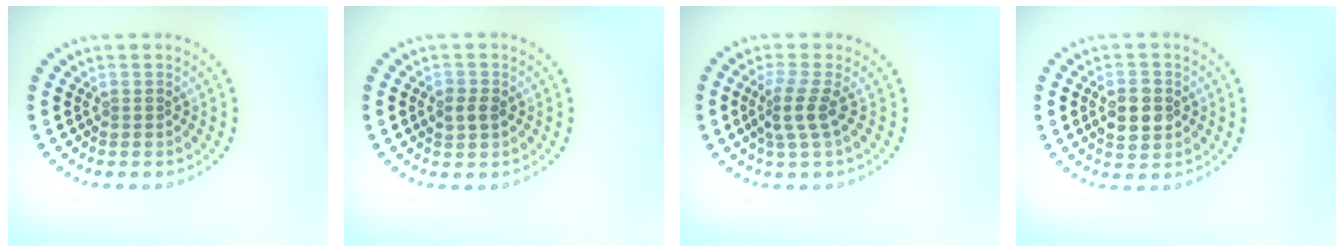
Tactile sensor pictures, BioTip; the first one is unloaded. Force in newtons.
{"total": 1.6, "press": 1.5, "slide": 0.2}
{"total": 2.7, "press": 1.9, "slide": 2.0}
{"total": 3.5, "press": 3.5, "slide": 0.2}